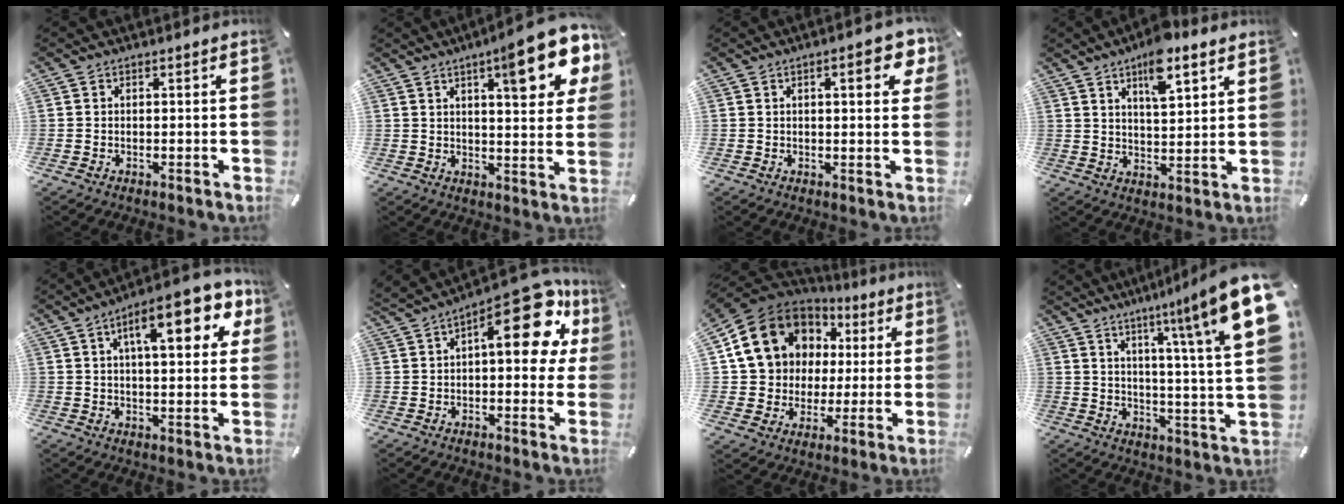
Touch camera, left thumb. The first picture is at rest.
{"total": 16.0, "force": [9.0, 4.9, 12.2], "torque": [-0.160, -0.047, 0.136]}
{"total": 6.2, "force": [2.6, 2.7, 4.9], "torque": [-0.060, -0.005, 0.036]}
{"total": 10.5, "force": [7.2, 3.9, 6.6], "torque": [-0.097, -0.031, 0.122]}
{"total": 15.1, "force": [6.3, 5.6, 12.5], "torque": [-0.179, -0.010, 0.096]}
{"total": 19.9, "force": [7.4, 8.7, 16.3], "torque": [-0.212, -0.031, 0.117]}
{"total": 15.8, "force": [5.2, 14.0, 5.1], "torque": [-0.096, -0.021, 0.115]}
{"total": 16.9, "force": [9.3, 1.8, 14.0], "torque": [-0.212, -0.066, 0.131]}